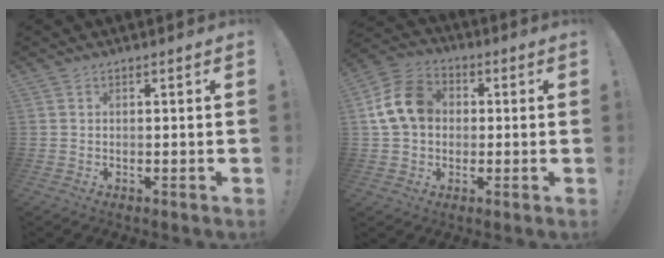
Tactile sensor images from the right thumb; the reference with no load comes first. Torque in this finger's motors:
{"motor_torque": [0.80, 0.62, 0.87, 0.02, 0.06]}